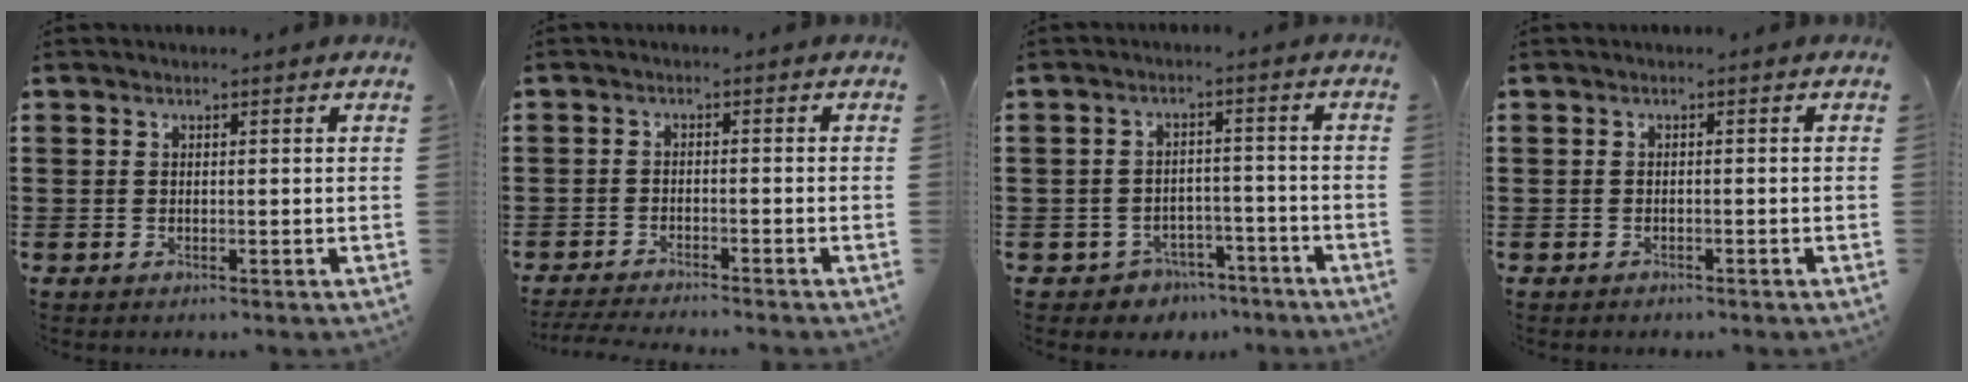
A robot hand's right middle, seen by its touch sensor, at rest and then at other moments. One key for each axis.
{"total": 2.8, "fx": -2.7, "fy": -0.2, "fz": 0.6, "tx": -0.019, "ty": -0.004, "tz": -0.057}
{"total": 3.5, "fx": -3.3, "fy": 1.2, "fz": 0.1, "tx": -0.012, "ty": 0.005, "tz": -0.068}
{"total": 0.8, "fx": -0.8, "fy": 0.2, "fz": 0.0, "tx": -0.003, "ty": 0.000, "tz": -0.017}